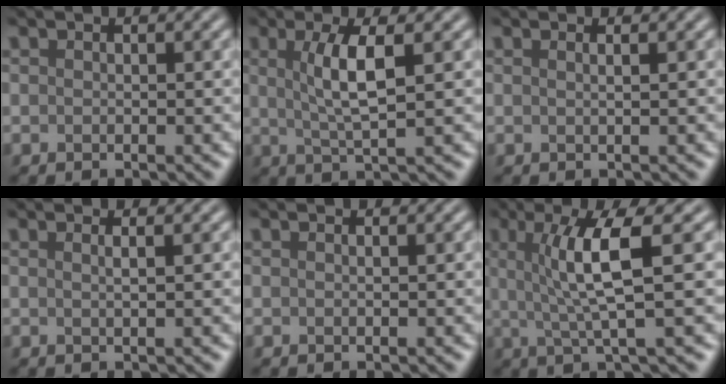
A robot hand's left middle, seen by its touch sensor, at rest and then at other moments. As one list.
[{"total": 4.1, "force": [0.9, 0.8, 3.9], "torque": [-0.076, -0.001, 0.019]}, {"total": 1.1, "force": [0.5, 0.5, 0.9], "torque": [-0.002, -0.001, -0.006]}, {"total": 1.5, "force": [0.6, 0.7, 1.2], "torque": [-0.005, 0.000, -0.007]}, {"total": 0.0}, {"total": 5.5, "force": [0.9, 0.9, 5.4], "torque": [-0.099, 0.004, 0.021]}]